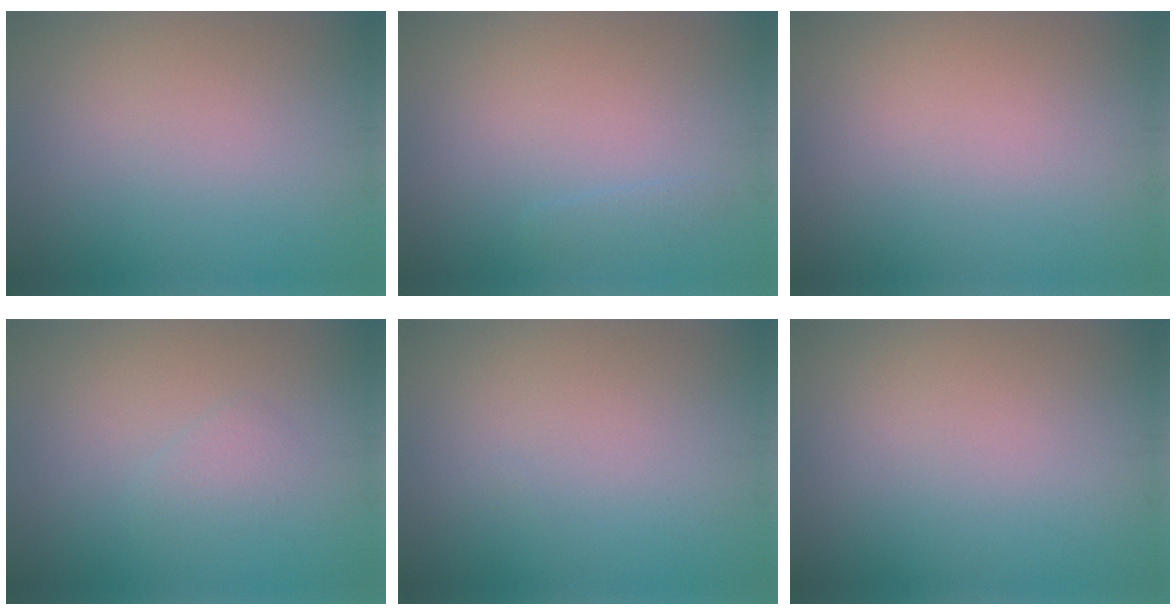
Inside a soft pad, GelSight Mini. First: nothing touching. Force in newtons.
{"total": 0.7, "press": 0.7, "slide": 0.0}
{"total": 0.0}
{"total": 1.1, "press": 1.1, "slide": 0.1}
{"total": 0.0}
{"total": 0.0}